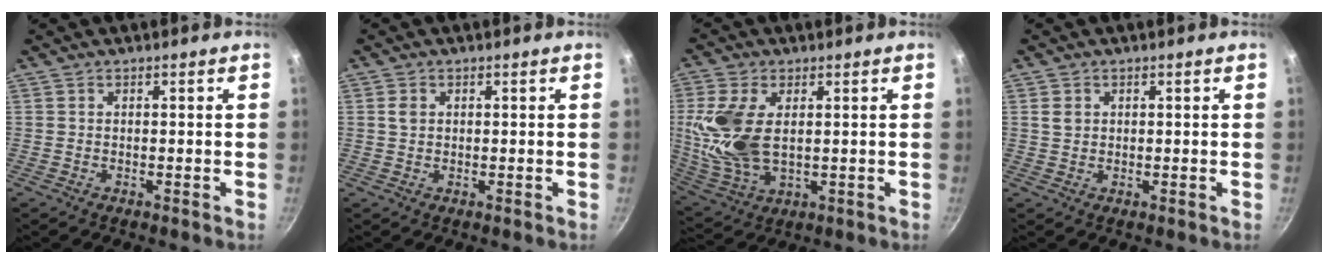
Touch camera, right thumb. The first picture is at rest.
{"total": 1.7, "force": [0.4, 1.3, 1.0], "torque": [-0.017, -0.001, 0.009]}
{"total": 14.0, "force": [1.5, 7.8, 11.5], "torque": [-0.253, -0.008, 0.041]}
{"total": 2.0, "force": [0.6, 1.6, 1.0], "torque": [-0.014, -0.003, 0.014]}